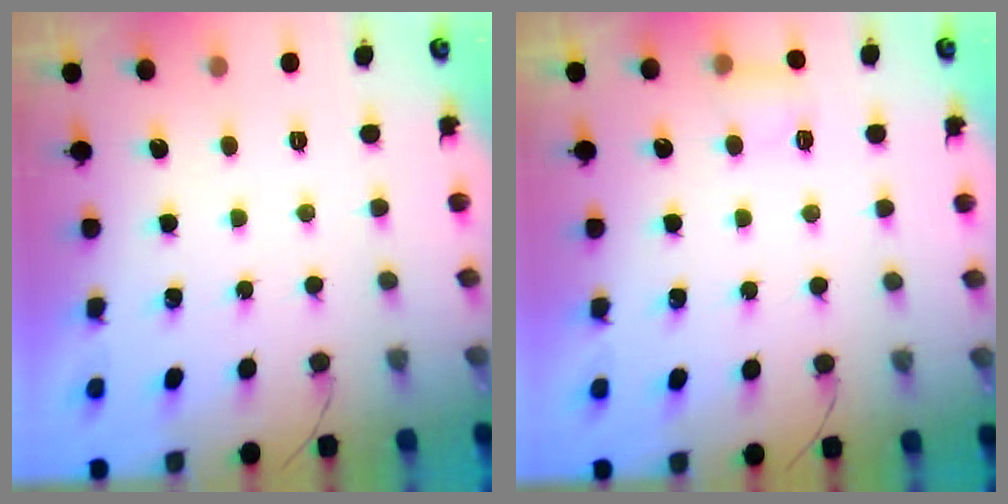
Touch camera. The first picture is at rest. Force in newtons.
{"total": 3.8, "press": 3.5, "slide": 1.3}